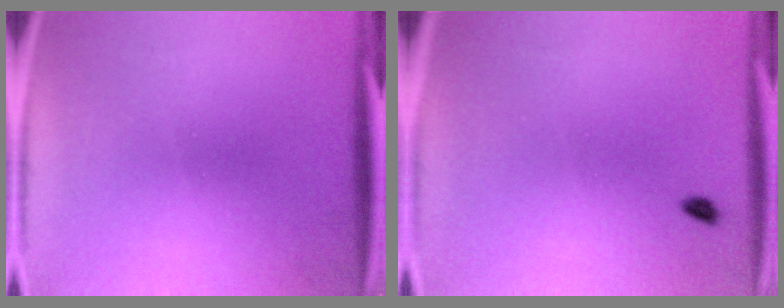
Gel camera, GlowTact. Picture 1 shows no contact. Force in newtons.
{"total": 1.1}